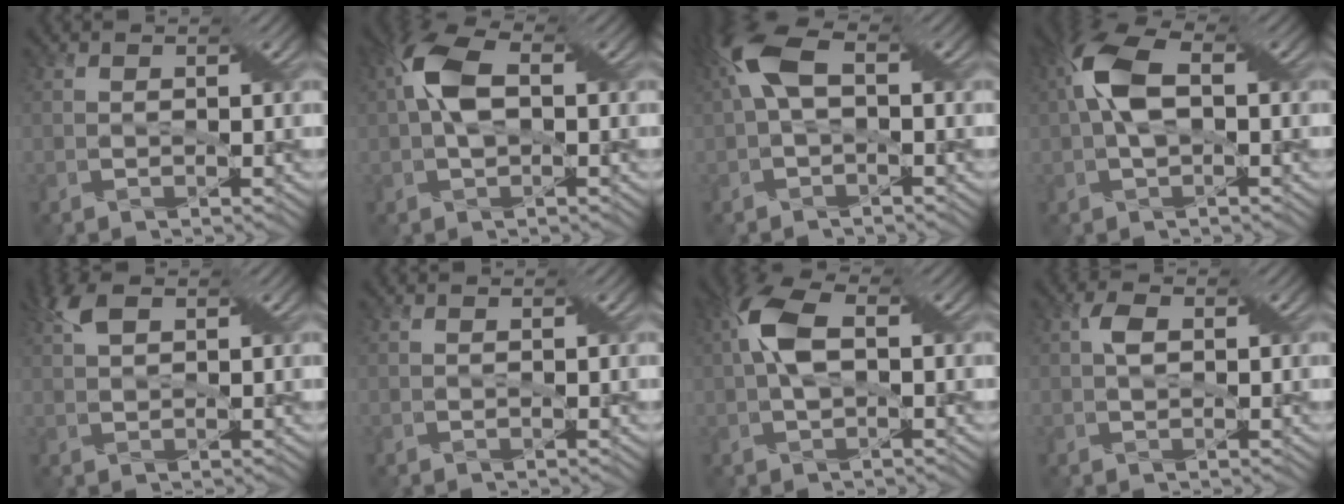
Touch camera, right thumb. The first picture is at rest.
{"total": 7.1, "force": [0.7, 3.9, 6.0], "torque": [-0.129, 0.017, 0.006]}
{"total": 7.1, "force": [1.2, 3.2, 6.2], "torque": [-0.142, 0.023, 0.012]}
{"total": 7.8, "force": [0.8, 4.0, 6.6], "torque": [-0.148, 0.020, 0.009]}
{"total": 3.5, "force": [1.9, 1.5, 2.6], "torque": [-0.062, 0.015, 0.036]}
{"total": 0.0}
{"total": 6.6, "force": [0.7, 3.3, 5.7], "torque": [-0.127, 0.016, 0.008]}
{"total": 2.1, "force": [0.3, 1.2, 1.7], "torque": [-0.034, 0.006, 0.004]}